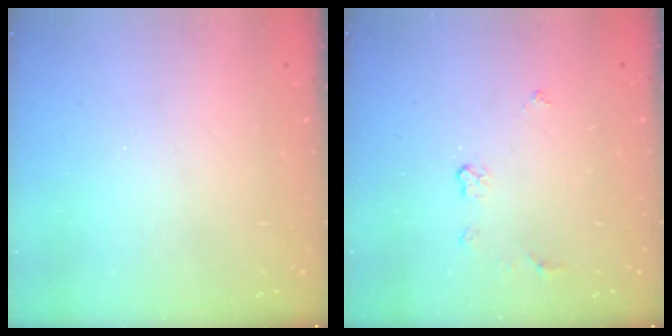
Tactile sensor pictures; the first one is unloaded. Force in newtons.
{"total": 3.7, "press": 3.6, "slide": 0.5}